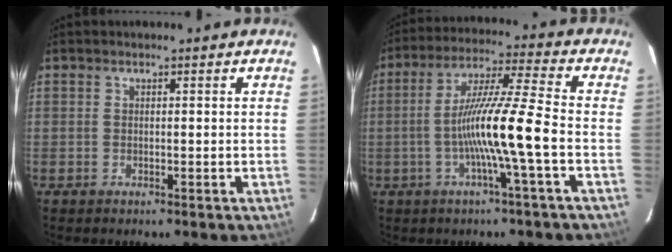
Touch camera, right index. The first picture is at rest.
{"total": 12.1, "force": [-3.5, -1.5, 11.5], "torque": [-0.216, 0.004, -0.068]}